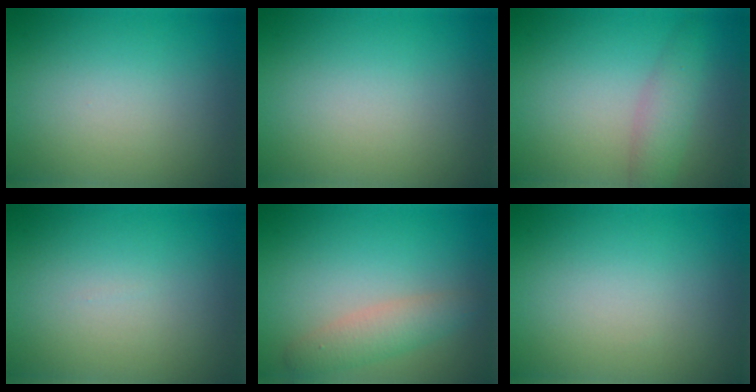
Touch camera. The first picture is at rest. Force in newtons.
{"total": 0.0}
{"total": 2.7, "press": 2.7, "slide": 0.0}
{"total": 0.0}
{"total": 2.8, "press": 2.8, "slide": 0.1}
{"total": 0.0}